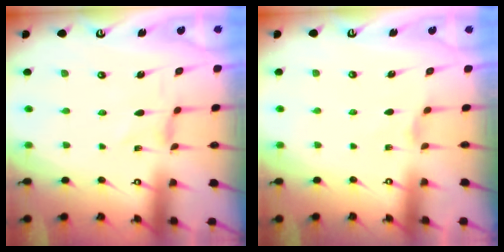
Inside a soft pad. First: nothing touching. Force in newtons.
{"total": 1.6, "press": 1.5, "slide": 0.4}